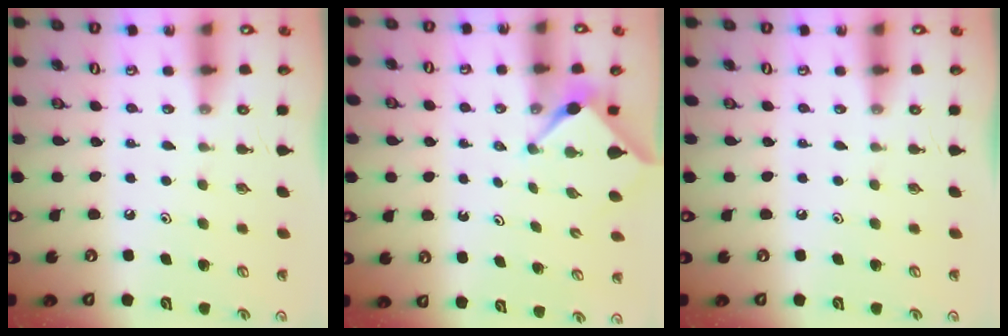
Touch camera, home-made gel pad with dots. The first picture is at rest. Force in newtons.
{"total": 2.9, "press": 2.9, "slide": 0.3}
{"total": 0.0}